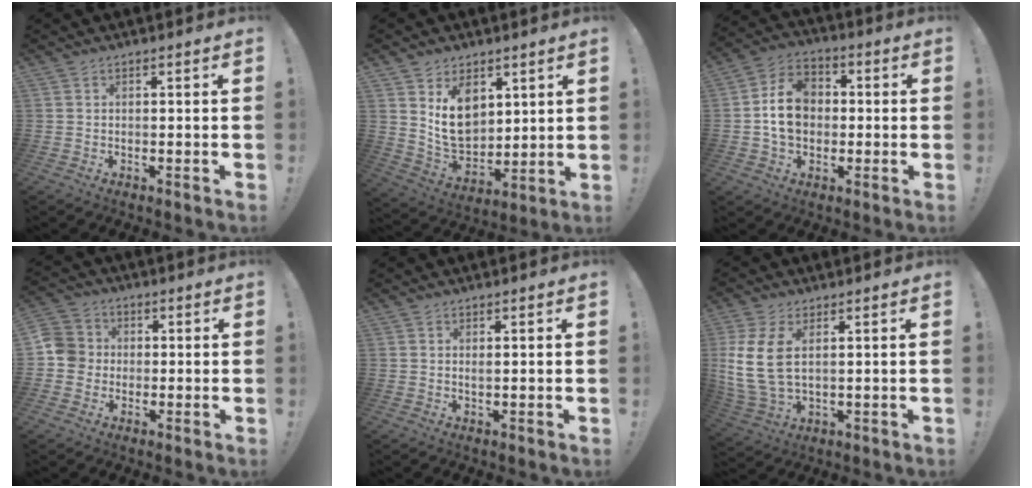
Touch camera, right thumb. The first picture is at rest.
{"total": 12.7, "force": [5.2, 9.6, 6.5], "torque": [-0.098, -0.040, 0.104]}
{"total": 13.0, "force": [-0.1, 10.5, 7.7], "torque": [-0.128, 0.014, 0.001]}
{"total": 7.4, "force": [-0.8, 7.0, 2.0], "torque": [-0.042, 0.021, -0.011]}
{"total": 0.6, "force": [0.4, 0.1, 0.5], "torque": [-0.010, 0.002, 0.006]}
{"total": 11.4, "force": [2.8, 6.1, 9.2], "torque": [-0.184, -0.014, 0.058]}